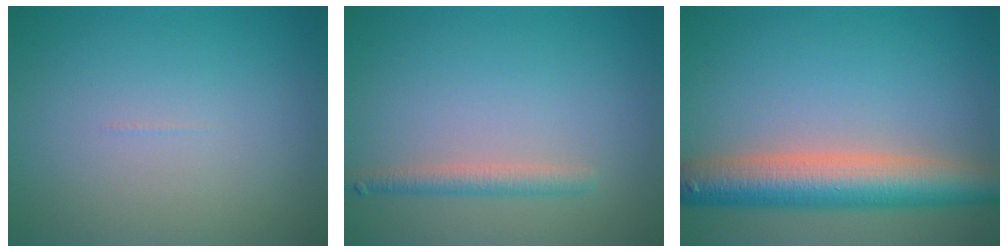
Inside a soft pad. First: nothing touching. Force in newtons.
{"total": 1.8, "press": 1.8, "slide": 0.1}
{"total": 7.4, "press": 7.4, "slide": 0.4}